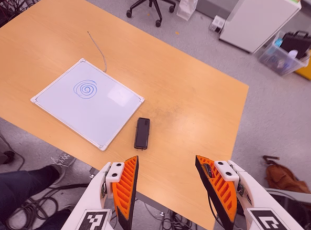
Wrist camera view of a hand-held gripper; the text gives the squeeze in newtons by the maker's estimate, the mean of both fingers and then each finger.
{"total": 0.0}